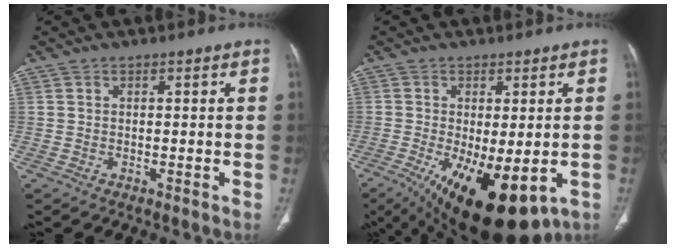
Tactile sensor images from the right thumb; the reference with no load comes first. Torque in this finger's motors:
{"motor_torque": [0.10, 1.33, 0.07, -0.24, 0.16]}